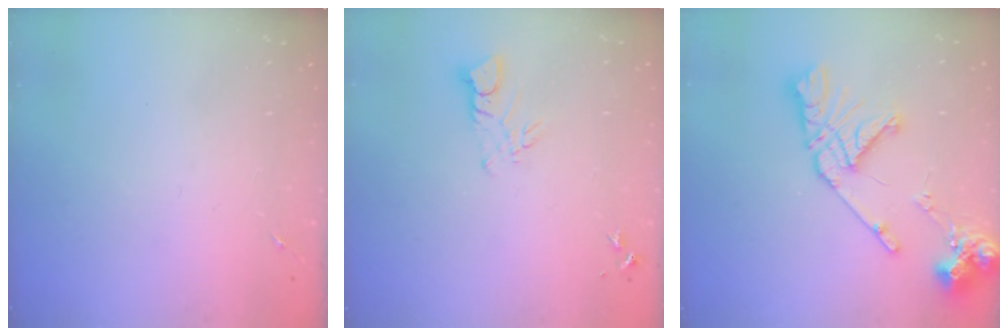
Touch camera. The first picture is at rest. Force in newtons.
{"total": 4.8, "press": 4.8, "slide": 0.5}
{"total": 16.1, "press": 16.0, "slide": 2.0}